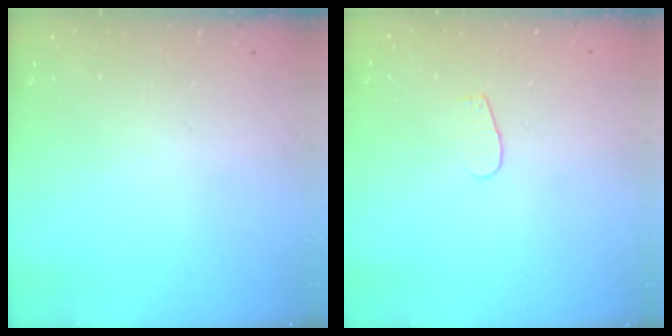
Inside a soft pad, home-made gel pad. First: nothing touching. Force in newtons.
{"total": 2.6, "press": 2.5, "slide": 0.3}